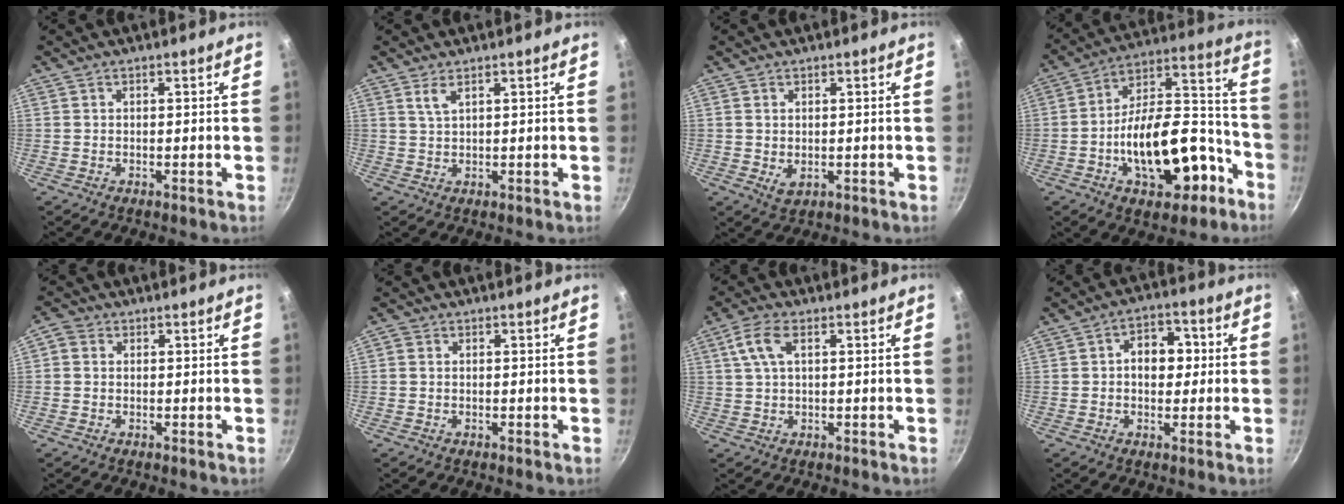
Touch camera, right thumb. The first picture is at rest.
{"total": 2.1, "force": [1.2, 0.7, 1.5], "torque": [-0.033, -0.006, 0.029]}
{"total": 2.6, "force": [0.1, 1.7, 1.9], "torque": [-0.033, -0.005, 0.007]}
{"total": 22.4, "force": [-8.5, 11.9, 17.0], "torque": [-0.220, 0.087, -0.116]}
{"total": 2.6, "force": [0.3, 2.3, 1.0], "torque": [-0.016, 0.007, -0.004]}
{"total": 1.1, "force": [0.0, 1.1, 0.4], "torque": [-0.007, 0.005, -0.002]}
{"total": 5.5, "force": [1.8, 2.7, 4.4], "torque": [-0.092, 0.013, 0.036]}
{"total": 7.6, "force": [0.6, 5.5, 5.2], "torque": [-0.036, 0.014, 0.001]}